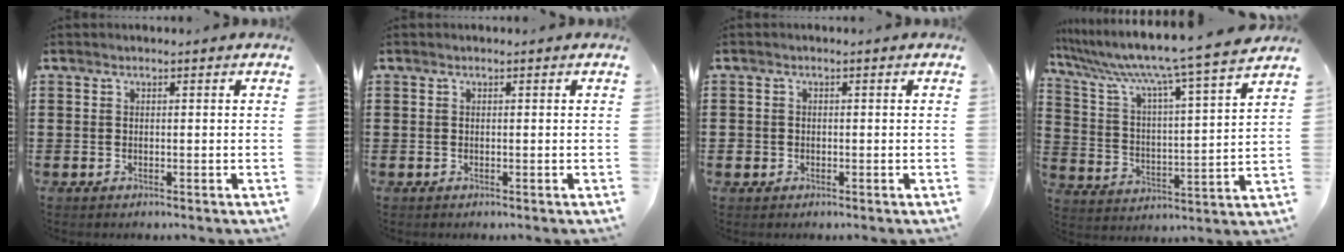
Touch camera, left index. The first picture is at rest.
{"total": 0.0}
{"total": 1.1, "force": [-0.4, 1.0, 0.0], "torque": [-0.004, 0.003, -0.010]}
{"total": 8.2, "force": [6.9, -1.0, 4.2], "torque": [-0.114, -0.060, 0.105]}